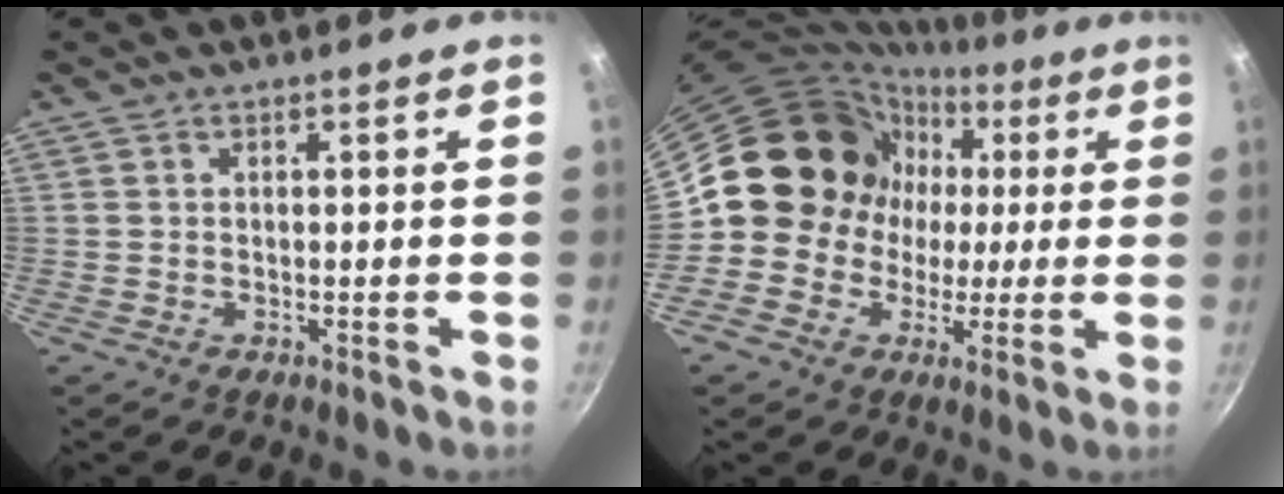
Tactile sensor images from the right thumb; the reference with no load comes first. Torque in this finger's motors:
{"motor_torque": [1.97, 3.04, 0.96, -1.11, 0.21]}